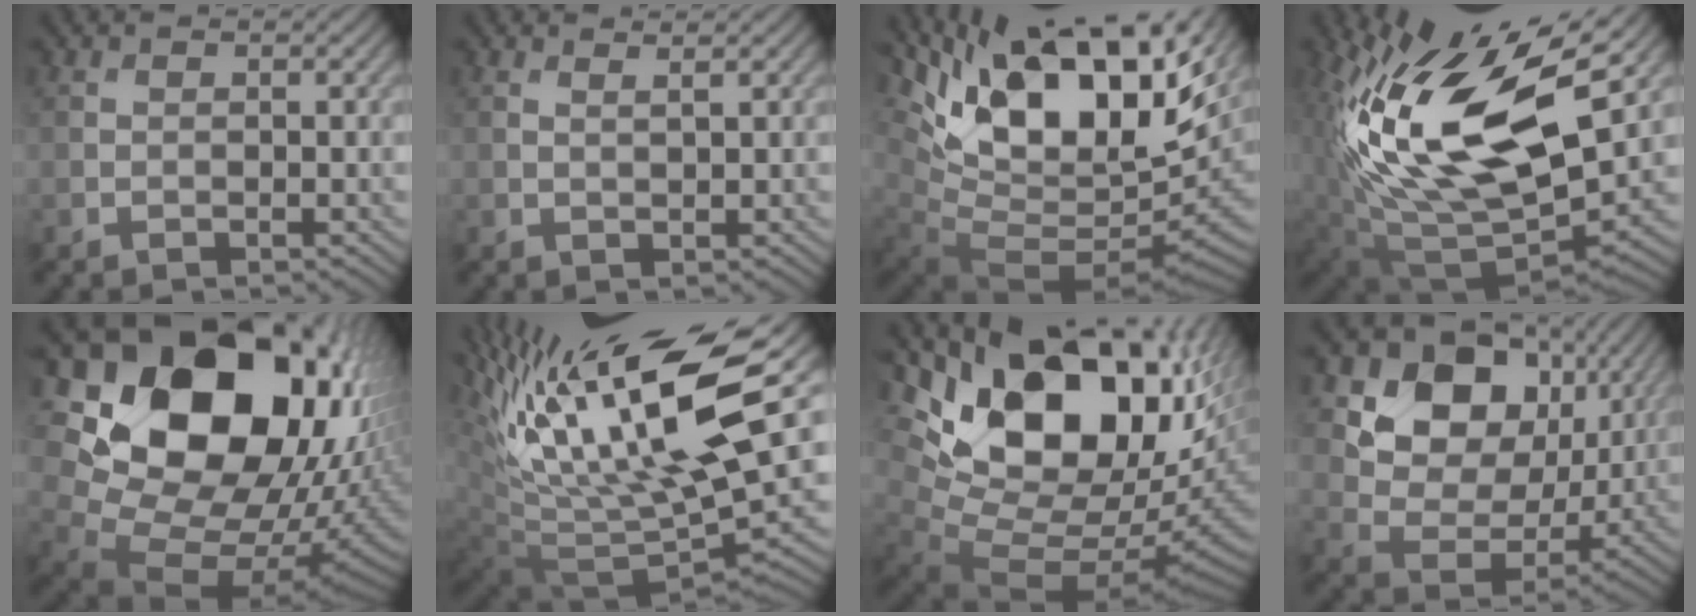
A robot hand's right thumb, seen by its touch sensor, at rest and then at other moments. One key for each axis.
{"total": 1.5, "fx": 1.1, "fy": 0.2, "fz": 0.9, "tx": -0.015, "ty": -0.004, "tz": 0.014}
{"total": 18.1, "fx": 7.2, "fy": 8.1, "fz": 14.4, "tx": -0.259, "ty": 0.005, "tz": 0.138}
{"total": 19.2, "fx": 4.7, "fy": 9.6, "fz": 15.9, "tx": -0.337, "ty": -0.003, "tz": 0.085}
{"total": 24.0, "fx": 7.2, "fy": 17.7, "fz": 14.6, "tx": -0.327, "ty": 0.010, "tz": 0.161}
{"total": 18.8, "fx": 7.0, "fy": 6.0, "fz": 16.3, "tx": -0.330, "ty": 0.012, "tz": 0.123}
{"total": 20.5, "fx": 6.2, "fy": 12.6, "fz": 15.0, "tx": -0.265, "ty": 0.000, "tz": 0.128}
{"total": 13.4, "fx": 5.9, "fy": 9.7, "fz": 7.1, "tx": -0.133, "ty": 0.003, "tz": 0.099}